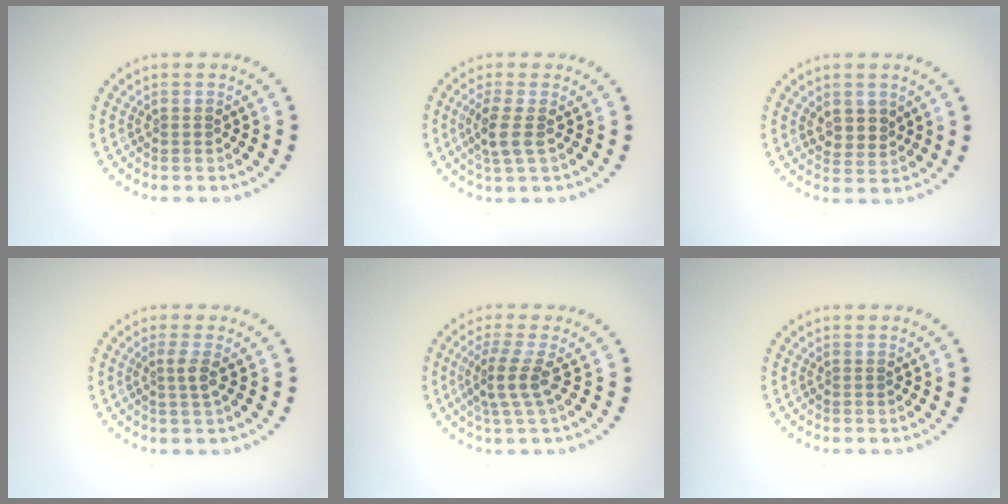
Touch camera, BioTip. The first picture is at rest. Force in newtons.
{"total": 2.4, "press": 2.1, "slide": 1.3}
{"total": 2.1, "press": 1.9, "slide": 0.8}
{"total": 1.5, "press": 1.0, "slide": 1.1}
{"total": 2.9, "press": 2.1, "slide": 2.0}
{"total": 0.0}